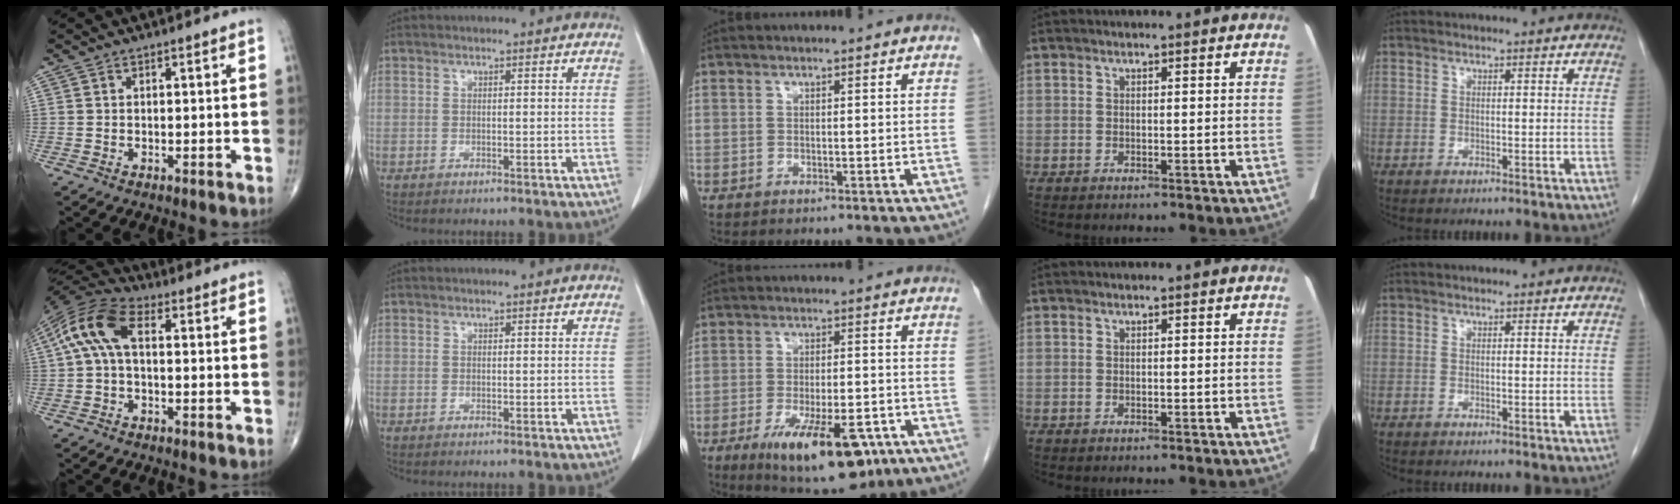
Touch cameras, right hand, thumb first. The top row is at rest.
{"thumb": {"total": 10.9, "force": [1.3, 6.0, 9.0], "torque": [-0.186, 0.035, 0.013]}, "middle": {"total": 14.6, "force": [-7.8, 4.9, 11.3], "torque": [-0.168, -0.013, -0.109]}}